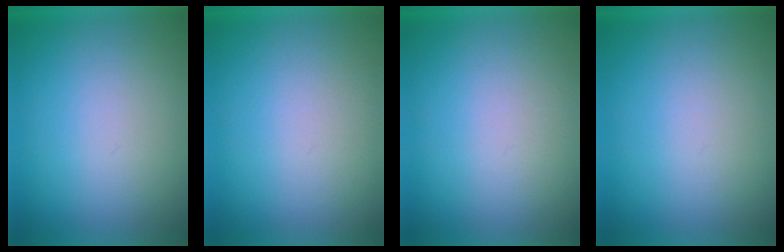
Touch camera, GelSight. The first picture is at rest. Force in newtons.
{"total": 1.1}
{"total": 1.2}
{"total": 0.0}